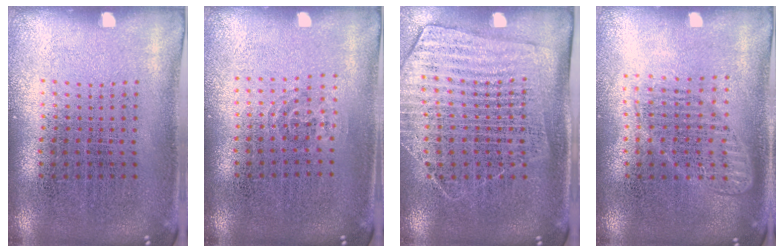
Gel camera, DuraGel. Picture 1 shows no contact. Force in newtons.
{"total": 0.9, "press": 0.6, "slide": 0.7}
{"total": 1.6, "press": 1.4, "slide": 0.7}
{"total": 1.6, "press": 1.4, "slide": 0.7}